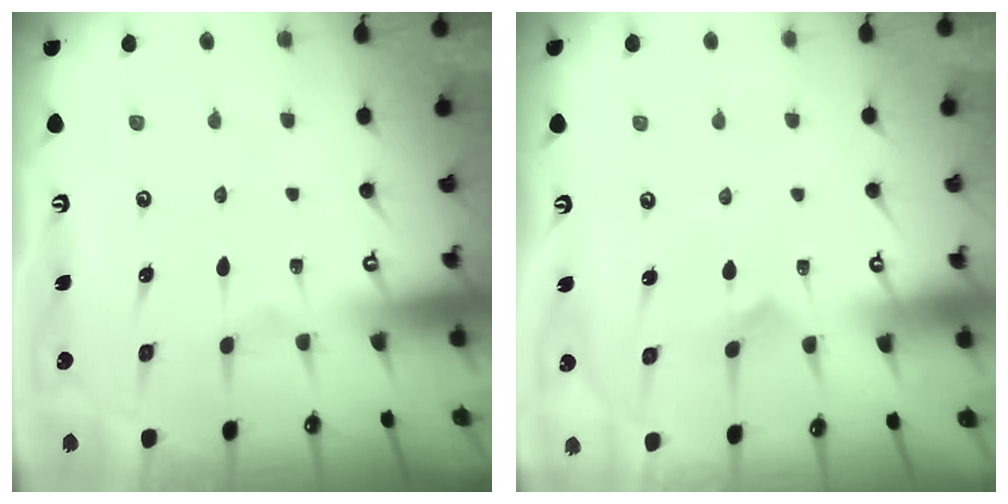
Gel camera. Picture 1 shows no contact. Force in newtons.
{"total": 2.8, "press": 2.8, "slide": 0.3}